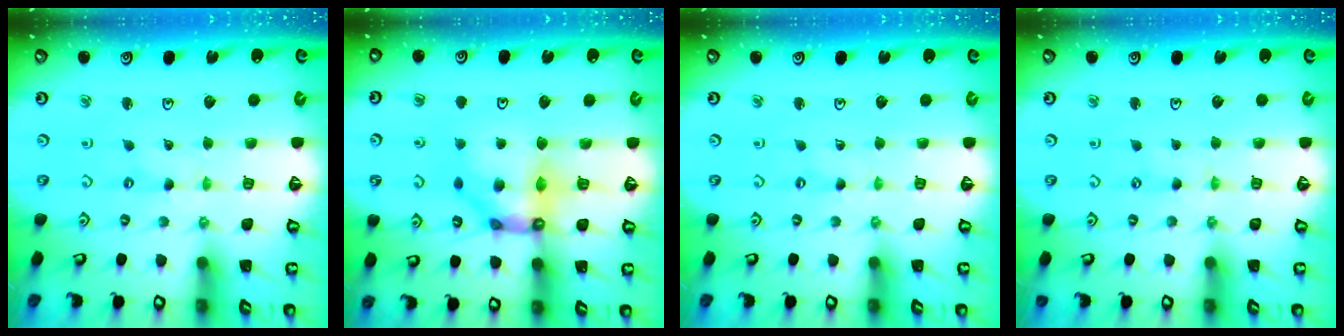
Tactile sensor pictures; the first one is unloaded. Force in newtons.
{"total": 12.3, "press": 12.2, "slide": 1.8}
{"total": 0.0}
{"total": 1.2, "press": 1.1, "slide": 0.3}